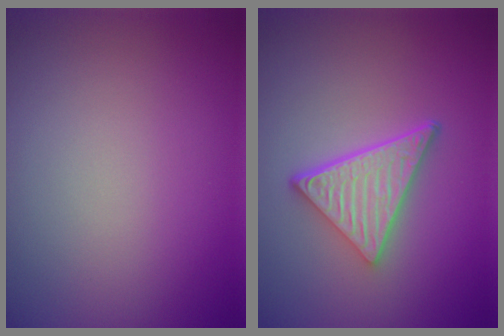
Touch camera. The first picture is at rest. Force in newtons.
{"total": 5.1, "press": 3.8, "slide": 3.5}